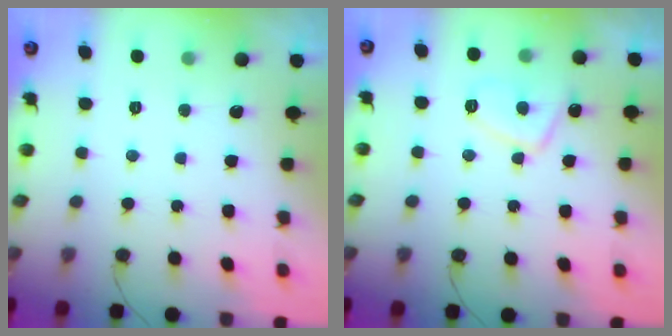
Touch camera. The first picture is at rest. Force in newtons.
{"total": 8.1, "press": 8.0, "slide": 1.1}